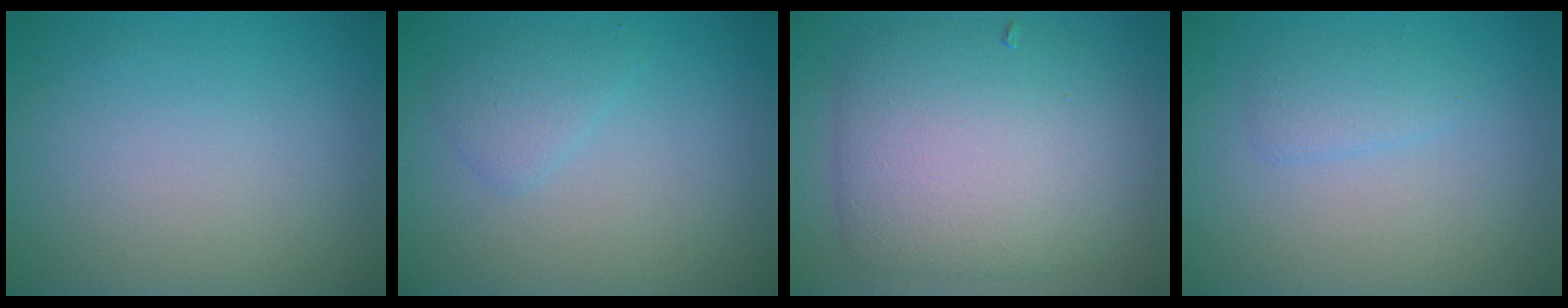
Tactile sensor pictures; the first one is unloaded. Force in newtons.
{"total": 1.6, "press": 1.6, "slide": 0.0}
{"total": 7.9, "press": 7.9, "slide": 0.3}
{"total": 1.4, "press": 1.4, "slide": 0.2}